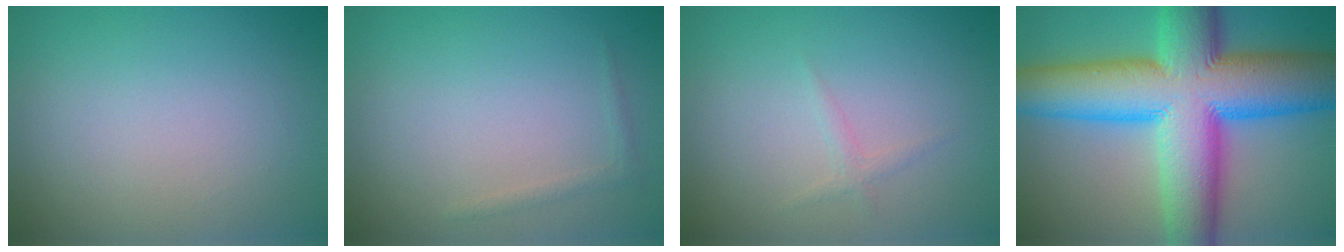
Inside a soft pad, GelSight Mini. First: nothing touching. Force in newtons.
{"total": 0.8, "press": 0.8, "slide": 0.1}
{"total": 0.8, "press": 0.8, "slide": 0.1}
{"total": 16.5, "press": 16.5, "slide": 0.2}